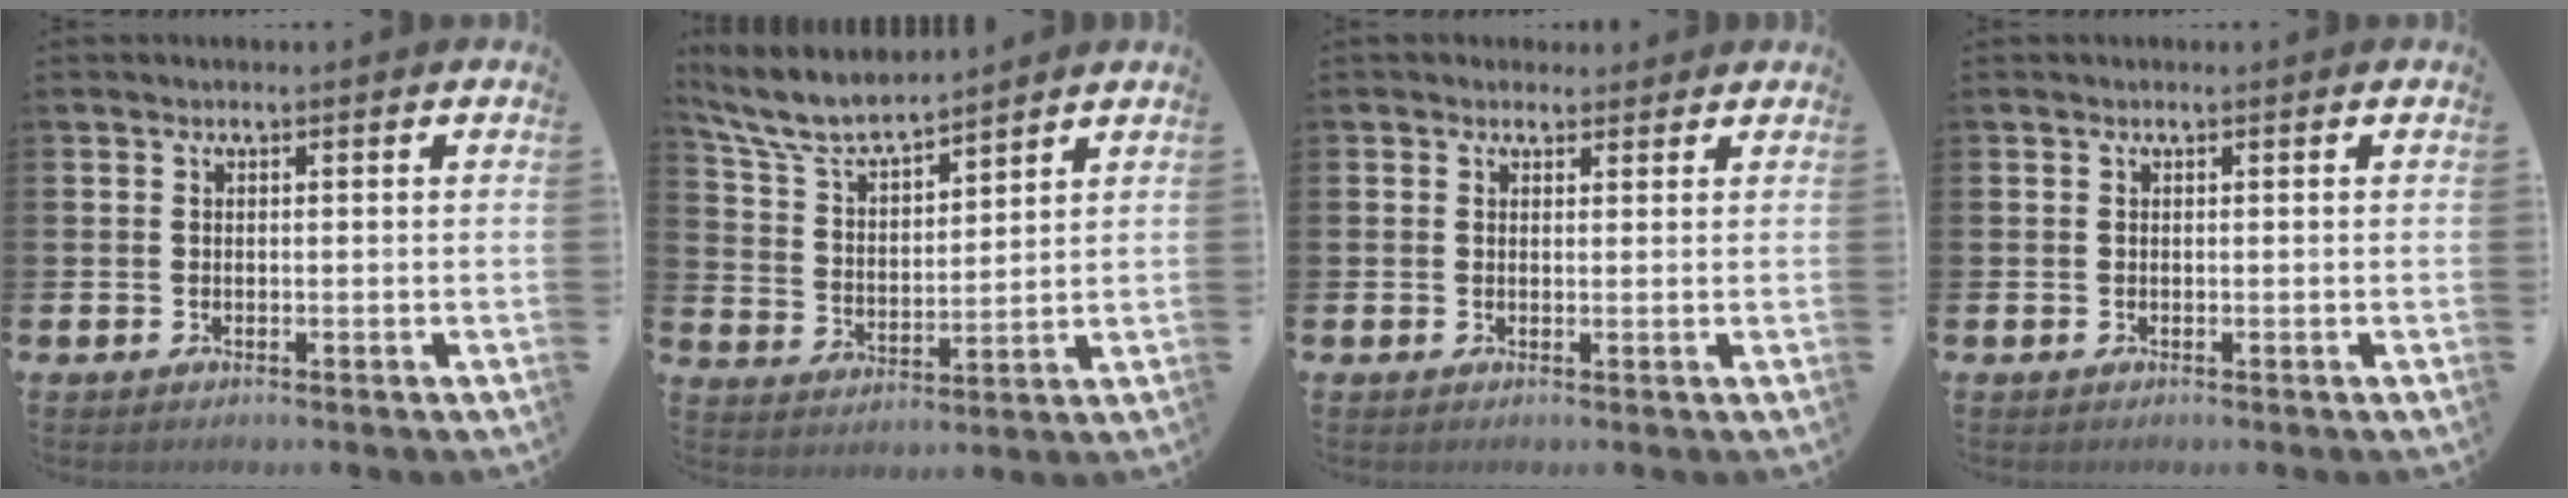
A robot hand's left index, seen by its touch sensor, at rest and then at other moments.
{"total": 7.4, "force": [6.8, 1.5, 2.5], "torque": [-0.083, -0.039, 0.121]}
{"total": 1.7, "force": [1.5, 0.8, 0.0], "torque": [0.012, -0.001, 0.024]}
{"total": 0.0}